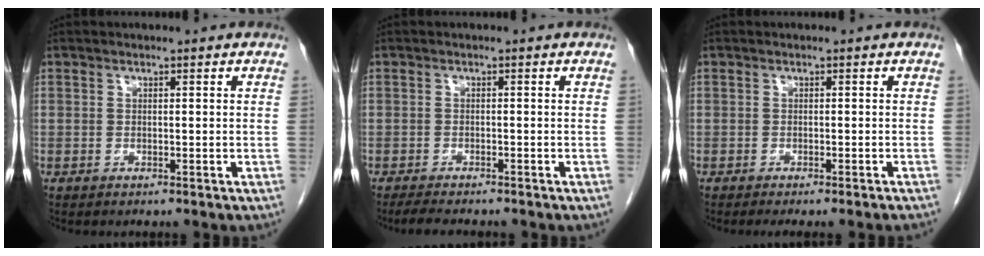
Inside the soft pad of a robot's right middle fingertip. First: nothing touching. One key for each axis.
{"total": 4.9, "fx": -4.2, "fy": 0.8, "fz": 2.3, "tx": -0.039, "ty": -0.013, "tz": -0.061}
{"total": 4.8, "fx": -4.3, "fy": -0.4, "fz": 2.2, "tx": -0.016, "ty": -0.007, "tz": -0.056}